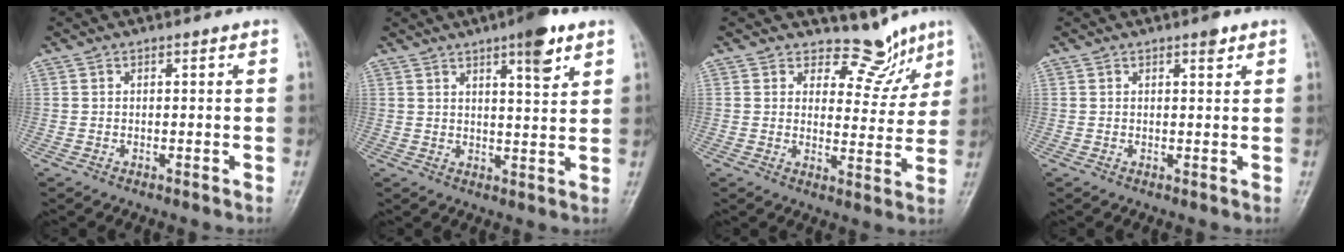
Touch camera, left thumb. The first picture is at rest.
{"total": 7.8, "force": [4.5, 1.8, 6.1], "torque": [-0.079, -0.023, 0.064]}
{"total": 7.5, "force": [6.3, 4.0, 1.2], "torque": [0.019, -0.052, 0.086]}
{"total": 1.7, "force": [1.1, 0.6, 1.1], "torque": [-0.011, -0.004, 0.014]}